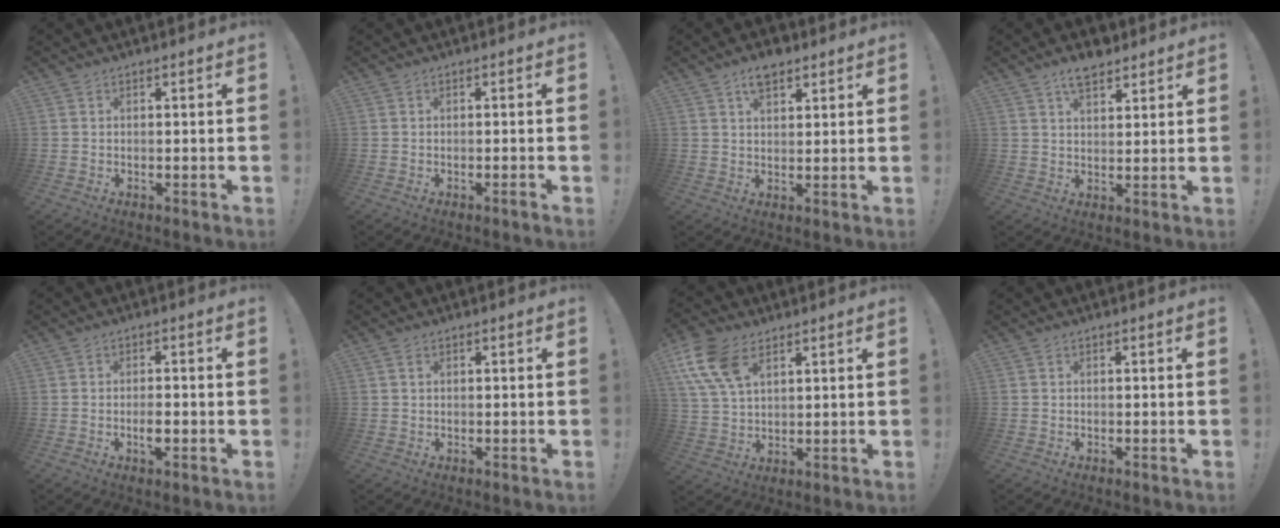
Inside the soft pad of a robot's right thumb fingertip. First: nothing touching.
{"total": 1.4, "force": [-0.7, -0.4, 1.2], "torque": [-0.019, -0.002, -0.013]}
{"total": 6.1, "force": [3.9, 3.4, 3.3], "torque": [-0.043, -0.013, 0.068]}
{"total": 6.4, "force": [4.8, 2.8, 3.1], "torque": [-0.040, -0.022, 0.086]}
{"total": 3.4, "force": [-1.3, 1.3, 2.9], "torque": [-0.047, 0.000, -0.024]}
{"total": 1.0, "force": [0.5, 0.6, 0.6], "torque": [-0.004, -0.002, 0.007]}
{"total": 12.8, "force": [6.4, 7.7, 7.9], "torque": [-0.163, -0.022, 0.124]}
{"total": 0.0}